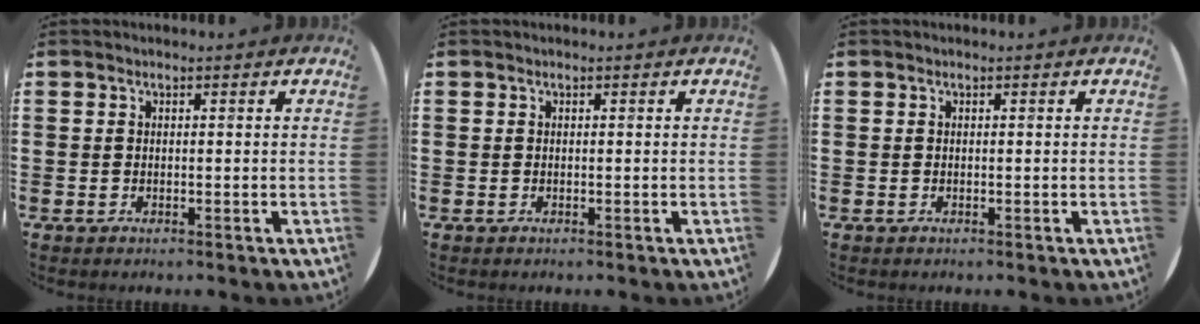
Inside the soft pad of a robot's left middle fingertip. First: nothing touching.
{"total": 0.0}
{"total": 0.0}